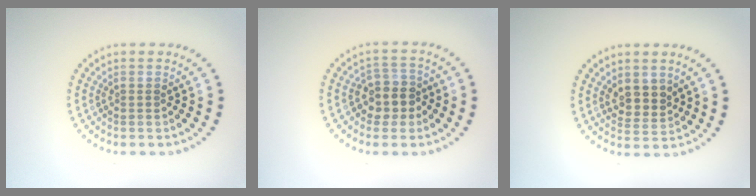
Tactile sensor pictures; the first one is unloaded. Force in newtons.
{"total": 2.7, "press": 2.5, "slide": 1.0}
{"total": 2.4, "press": 2.2, "slide": 1.1}